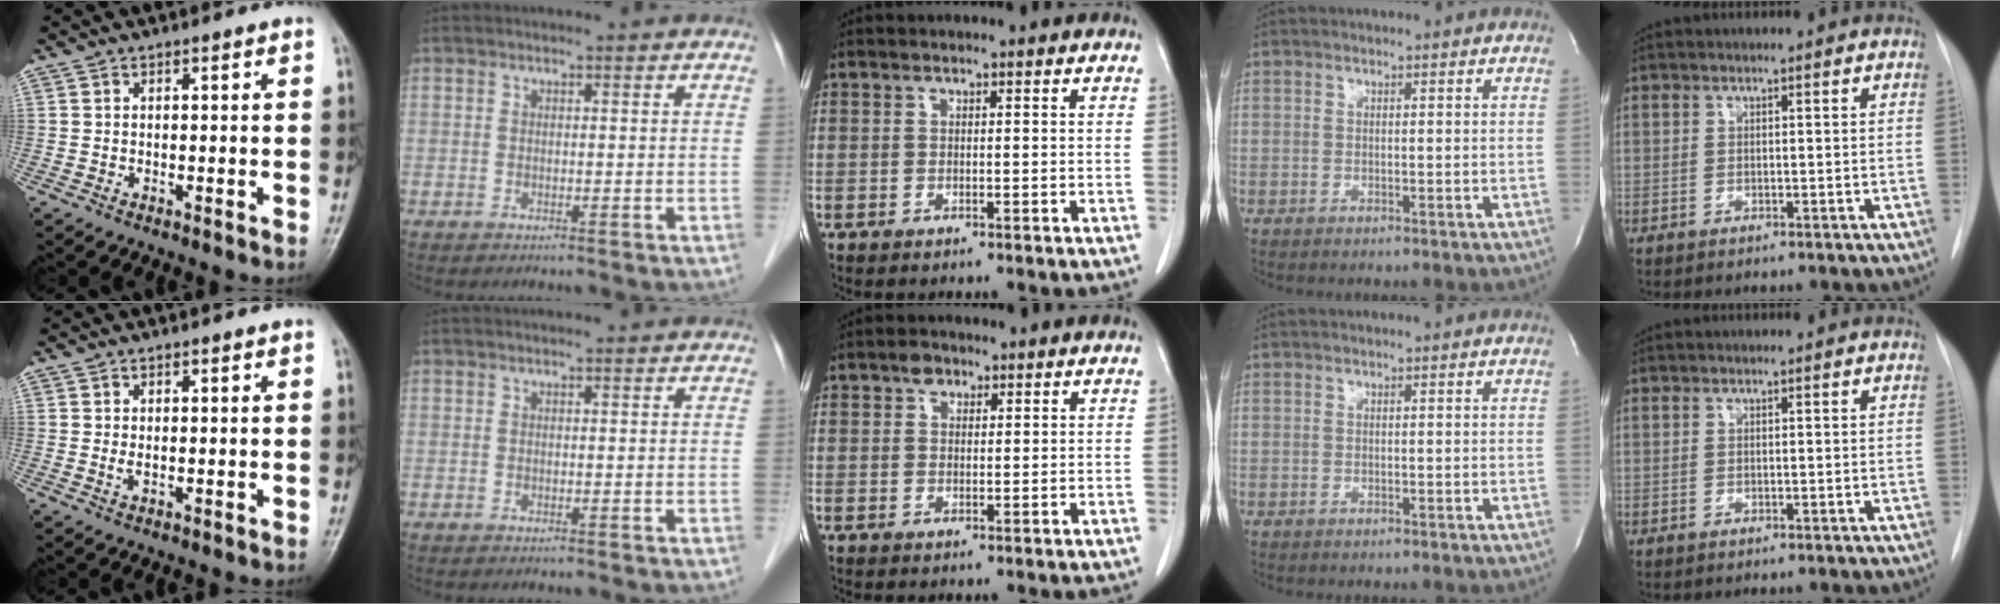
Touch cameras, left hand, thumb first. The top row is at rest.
{"thumb": {"total": 1.1, "force": [0.2, 0.5, 1.0], "torque": [-0.021, 0.000, 0.007]}, "index": {"total": 0.5, "force": [0.5, 0.0, 0.2], "torque": [-0.005, 0.006, 0.007]}, "middle": {"total": 2.3, "force": [1.4, 1.6, 1.0], "torque": [-0.016, 0.007, 0.021]}}